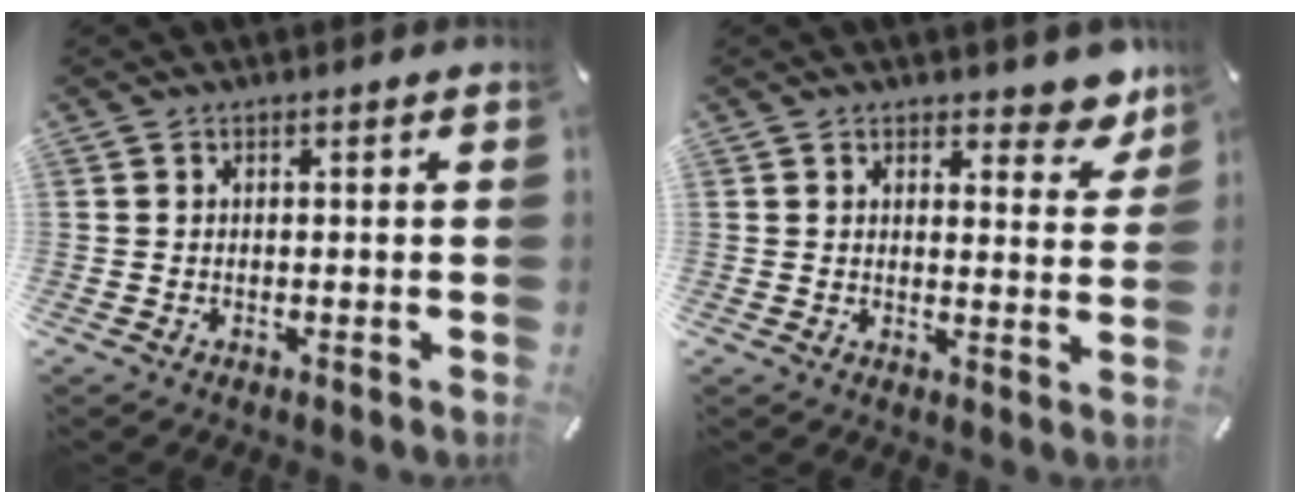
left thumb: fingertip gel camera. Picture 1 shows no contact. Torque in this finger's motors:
{"motor_torque": [0.67, -0.32, 0.27, -0.05, -0.09]}